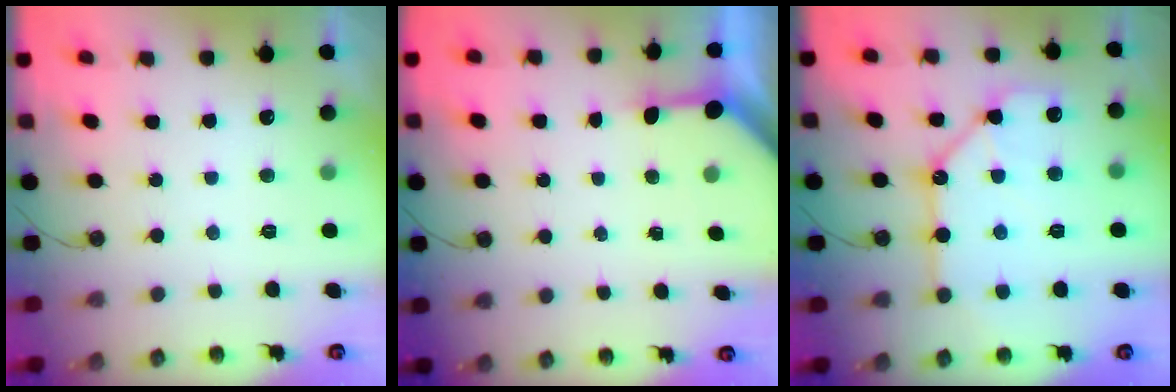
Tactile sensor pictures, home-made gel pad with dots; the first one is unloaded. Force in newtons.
{"total": 3.6, "press": 3.6, "slide": 0.3}
{"total": 12.7, "press": 12.6, "slide": 1.5}